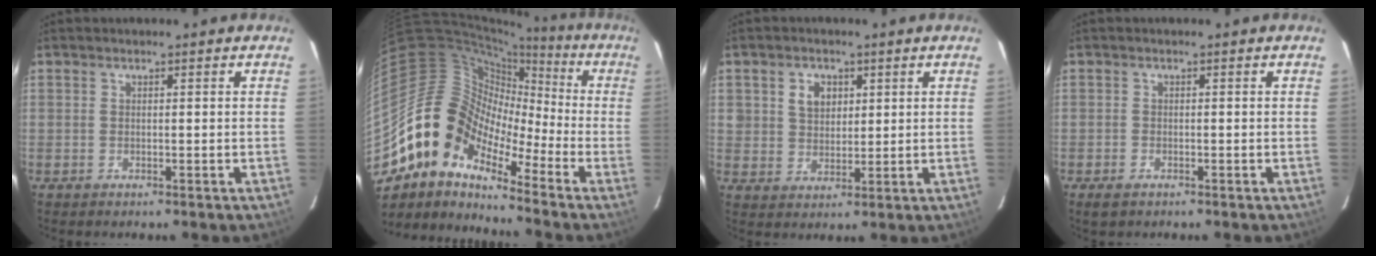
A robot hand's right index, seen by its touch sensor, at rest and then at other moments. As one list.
[{"total": 14.0, "force": [-9.2, 7.7, 7.1], "torque": [-0.110, 0.011, -0.200]}, {"total": 5.2, "force": [2.0, 4.3, 2.3], "torque": [-0.038, 0.012, 0.042]}, {"total": 1.9, "force": [-1.4, 0.9, 0.9], "torque": [-0.021, -0.004, -0.026]}]